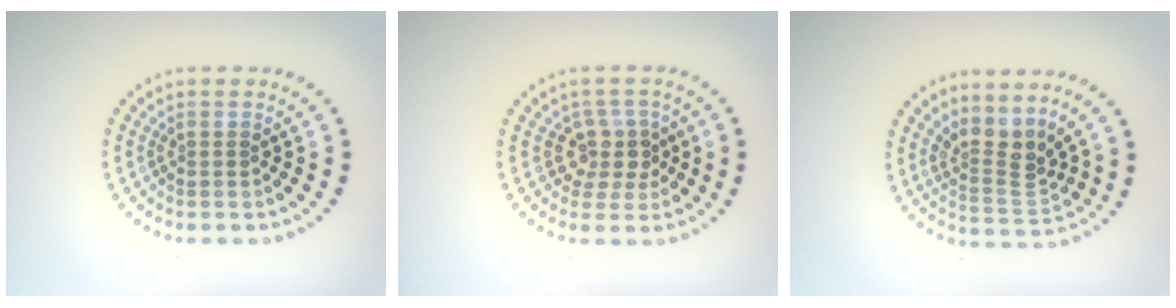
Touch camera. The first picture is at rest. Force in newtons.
{"total": 2.7, "press": 2.2, "slide": 1.6}
{"total": 3.2, "press": 2.3, "slide": 2.2}